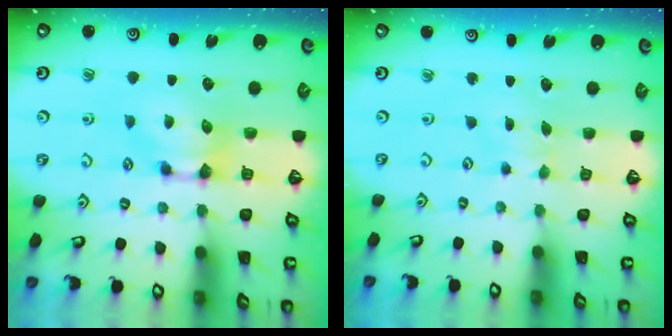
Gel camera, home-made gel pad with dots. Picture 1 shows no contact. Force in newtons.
{"total": 2.3, "press": 2.3, "slide": 0.1}